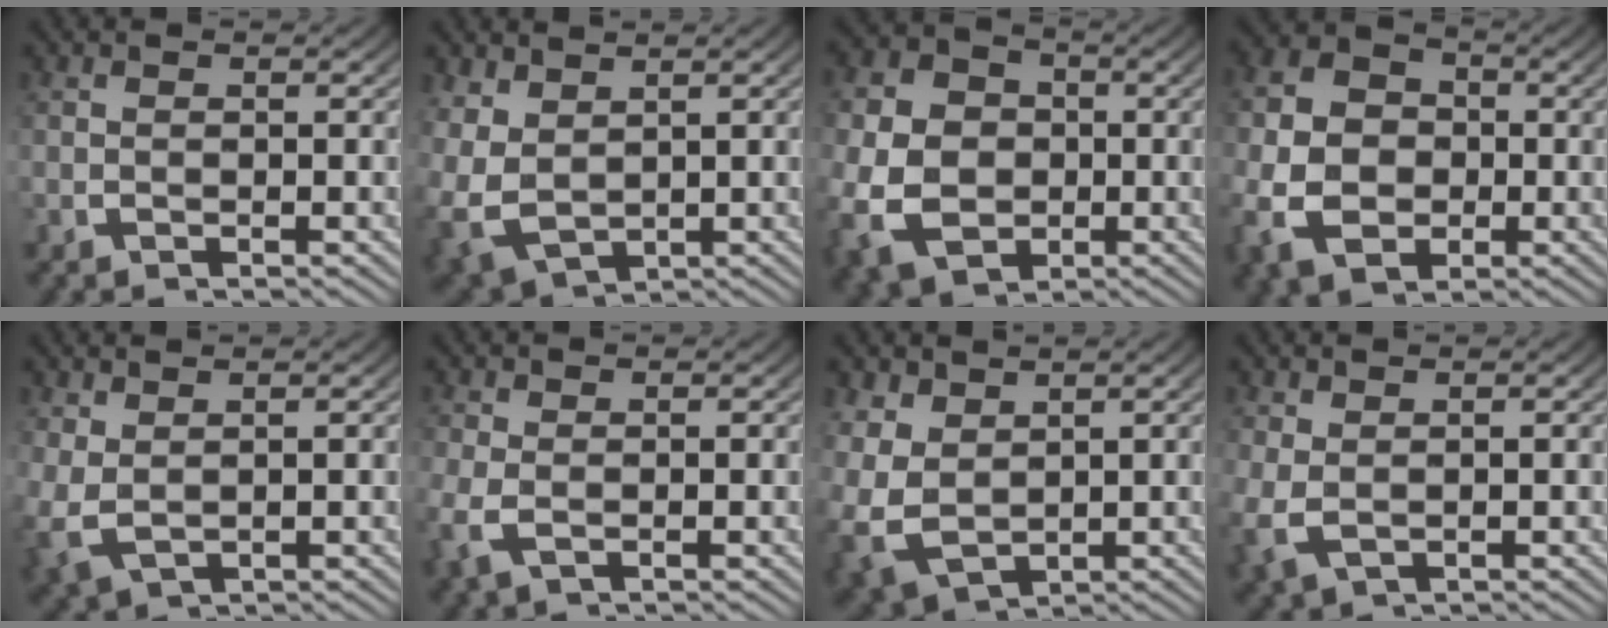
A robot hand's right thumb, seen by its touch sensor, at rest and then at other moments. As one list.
[{"total": 6.8, "force": [-0.7, 5.4, 4.1], "torque": [-0.127, -0.051, 0.022]}, {"total": 11.3, "force": [-1.6, 8.9, 6.8], "torque": [-0.156, -0.046, -0.006]}, {"total": 10.0, "force": [-0.9, 7.5, 6.5], "torque": [-0.138, -0.023, -0.005]}, {"total": 3.3, "force": [0.4, 2.4, 2.2], "torque": [-0.063, -0.019, 0.029]}, {"total": 2.5, "force": [-0.6, 1.6, 1.8], "torque": [-0.052, -0.011, -0.003]}, {"total": 7.7, "force": [-1.0, 6.1, 4.5], "torque": [-0.140, -0.058, 0.017]}, {"total": 2.5, "force": [0.1, 1.8, 1.8], "torque": [-0.050, -0.012, 0.016]}]